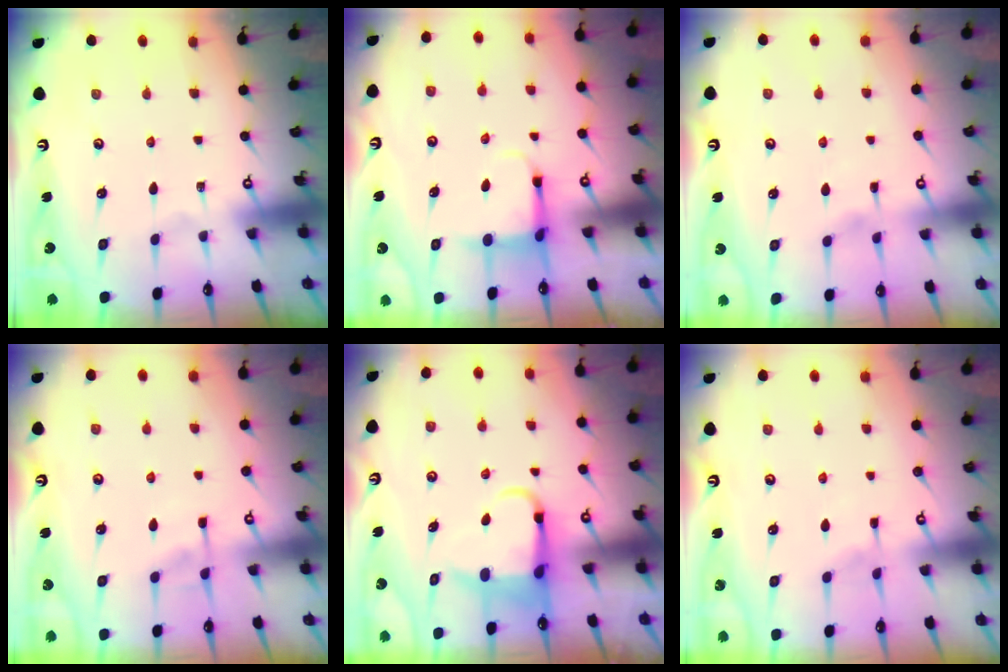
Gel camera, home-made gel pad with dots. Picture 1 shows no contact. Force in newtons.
{"total": 3.8, "press": 3.5, "slide": 1.3}
{"total": 1.6, "press": 1.5, "slide": 0.4}
{"total": 4.1, "press": 4.1, "slide": 0.7}
{"total": 5.4, "press": 5.4, "slide": 0.8}
{"total": 3.0, "press": 2.9, "slide": 0.5}